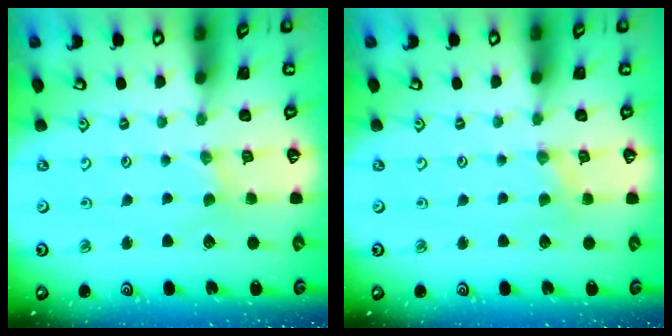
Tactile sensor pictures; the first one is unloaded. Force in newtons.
{"total": 1.9, "press": 1.8, "slide": 0.3}